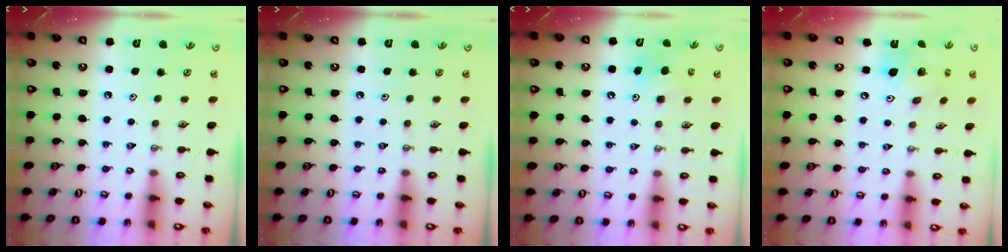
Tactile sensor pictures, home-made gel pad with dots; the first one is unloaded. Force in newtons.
{"total": 0.0}
{"total": 6.1, "press": 6.1, "slide": 0.6}
{"total": 13.6, "press": 13.5, "slide": 1.4}